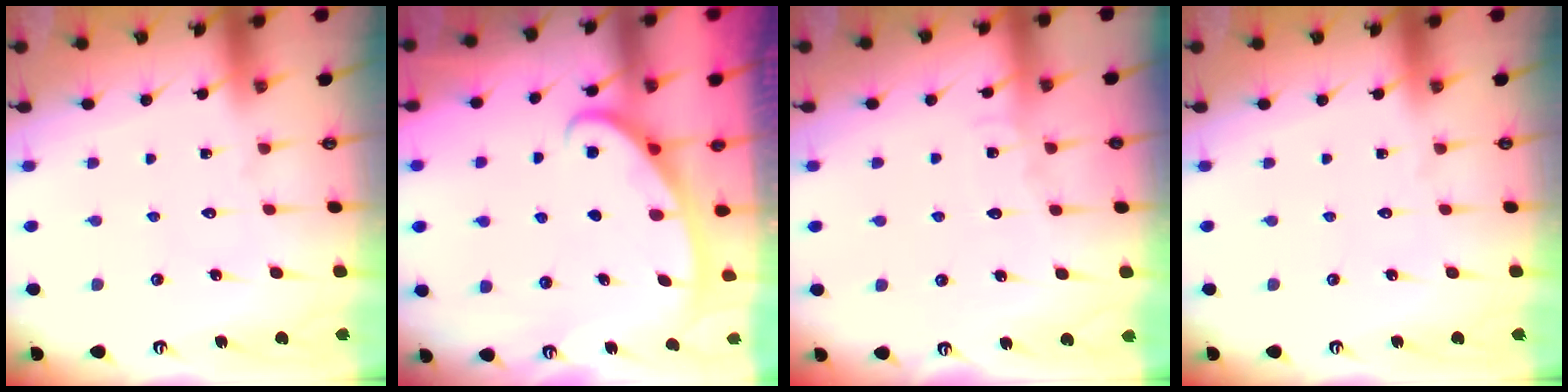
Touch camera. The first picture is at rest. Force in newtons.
{"total": 3.0, "press": 2.9, "slide": 0.4}
{"total": 6.1, "press": 6.1, "slide": 0.4}
{"total": 0.0}